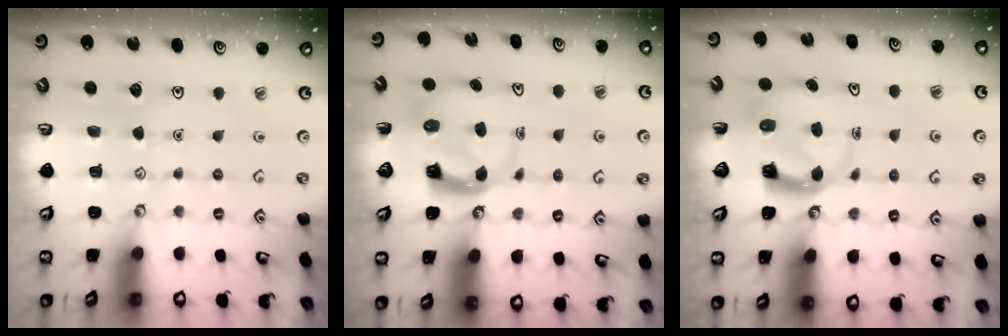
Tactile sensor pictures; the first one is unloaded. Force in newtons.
{"total": 3.9, "press": 3.9, "slide": 0.6}
{"total": 3.8, "press": 3.7, "slide": 0.5}